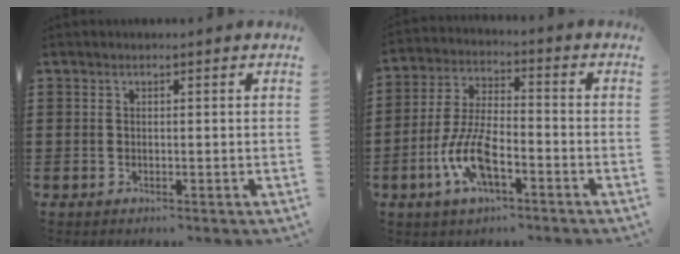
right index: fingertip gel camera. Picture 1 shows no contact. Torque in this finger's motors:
{"motor_torque": [2.14, 0.00, 1.05, 0.14]}